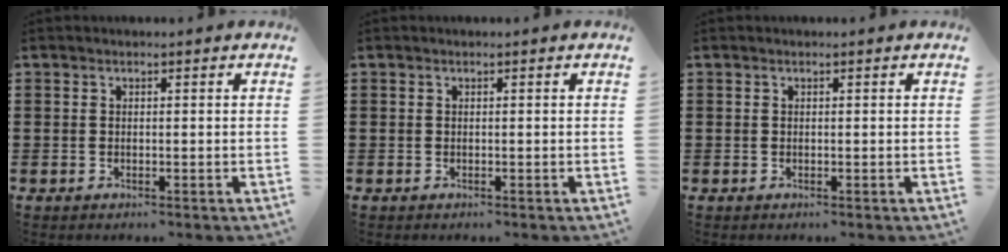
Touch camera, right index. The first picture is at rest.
{"total": 0.0}
{"total": 0.0}